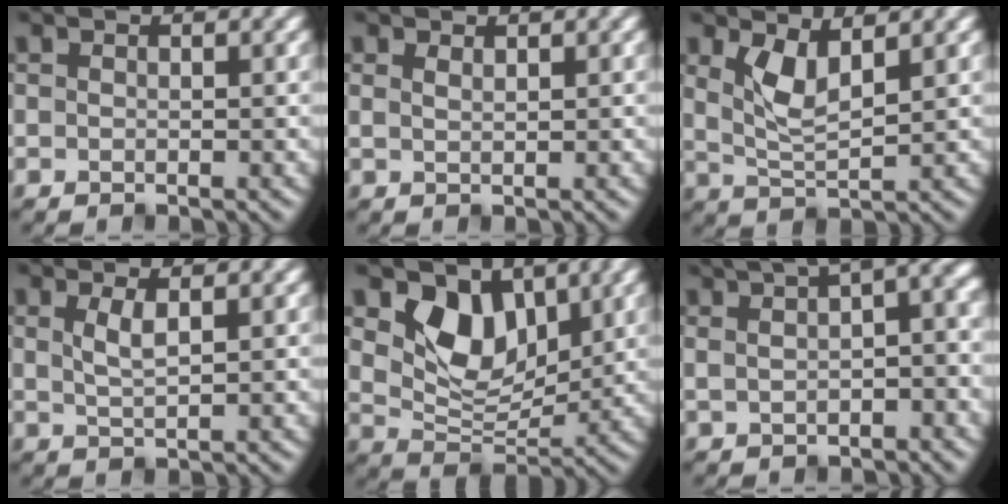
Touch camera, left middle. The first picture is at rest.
{"total": 1.1, "force": [0.9, 0.3, 0.4], "torque": [0.000, -0.004, 0.009]}
{"total": 3.0, "force": [1.5, 0.8, 2.5], "torque": [-0.059, -0.007, 0.035]}
{"total": 1.6, "force": [0.7, 0.5, 1.3], "torque": [-0.024, -0.002, 0.013]}
{"total": 5.5, "force": [2.6, 3.4, 3.4], "torque": [-0.071, -0.014, 0.040]}
{"total": 7.5, "force": [2.9, 2.4, 6.4], "torque": [-0.081, 0.023, 0.049]}